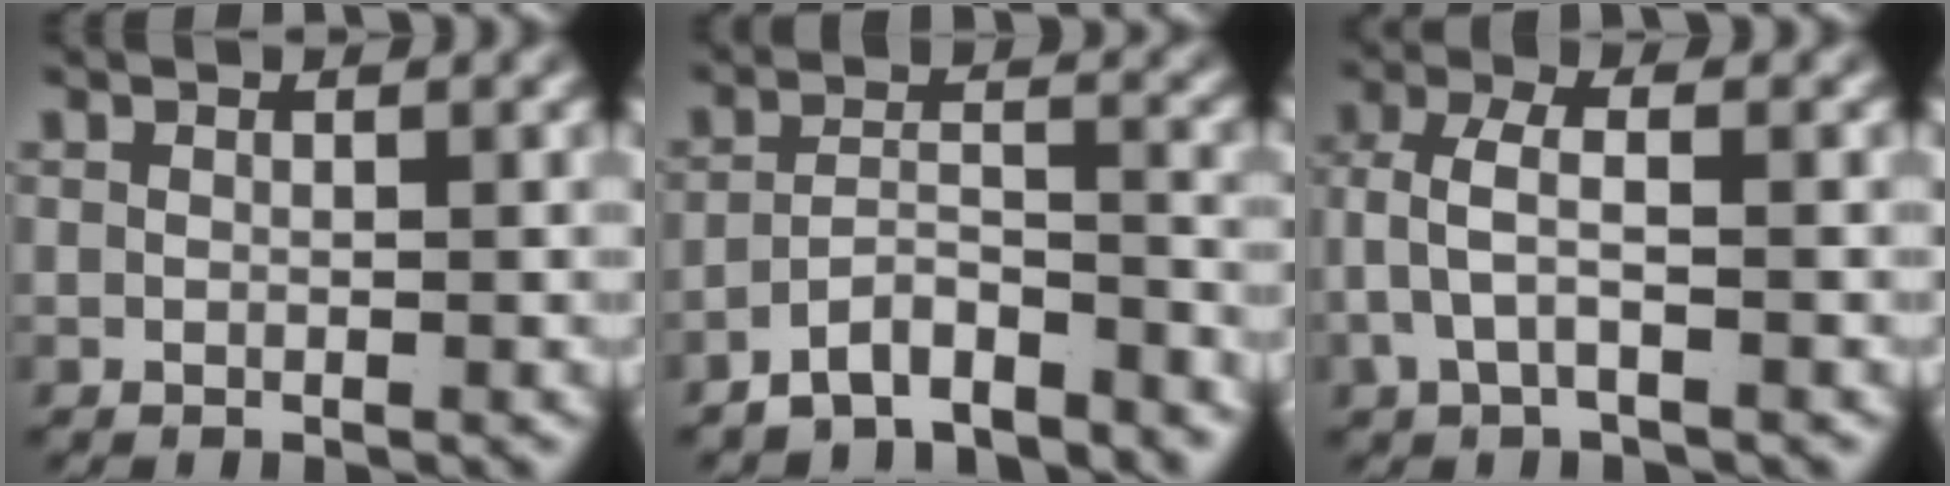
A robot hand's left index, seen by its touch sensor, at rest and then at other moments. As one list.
[{"total": 6.6, "force": [-5.8, 2.3, 2.1], "torque": [-0.039, -0.028, -0.092]}, {"total": 3.6, "force": [-0.6, 1.9, 3.0], "torque": [-0.076, -0.013, -0.005]}]